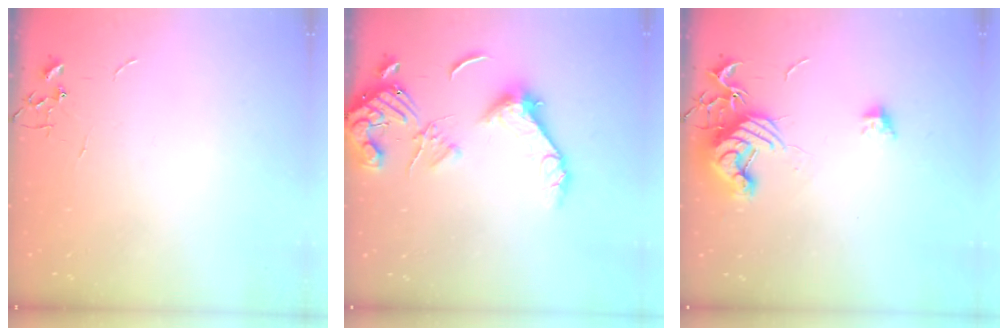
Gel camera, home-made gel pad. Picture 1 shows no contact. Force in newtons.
{"total": 14.9, "press": 14.7, "slide": 2.0}
{"total": 13.3, "press": 13.3, "slide": 1.0}